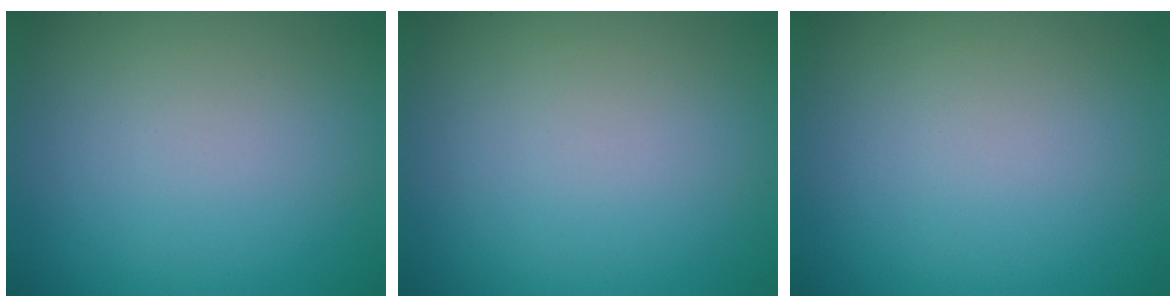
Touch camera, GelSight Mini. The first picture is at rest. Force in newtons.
{"total": 0.0}
{"total": 0.0}